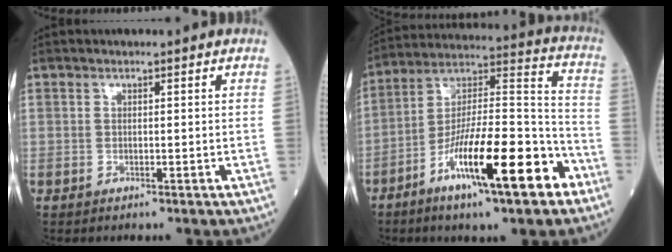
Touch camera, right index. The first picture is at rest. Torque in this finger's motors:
{"motor_torque": [1.24, -0.80, 1.06, 0.21]}